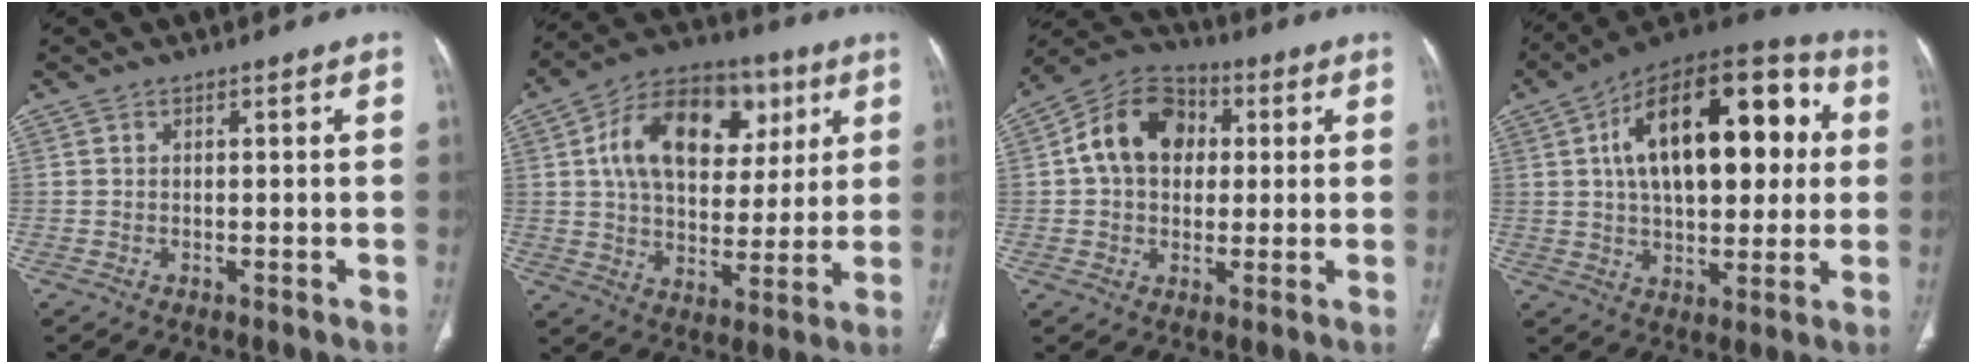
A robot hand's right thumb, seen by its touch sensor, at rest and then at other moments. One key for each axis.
{"total": 21.5, "fx": 7.0, "fy": 13.7, "fz": 15.0, "tx": -0.209, "ty": 0.002, "tz": 0.108}
{"total": 13.4, "fx": 2.1, "fy": 10.4, "fz": 8.2, "tx": -0.115, "ty": 0.022, "tz": 0.024}
{"total": 25.9, "fx": 5.3, "fy": 13.5, "fz": 21.5, "tx": -0.300, "ty": 0.029, "tz": 0.076}